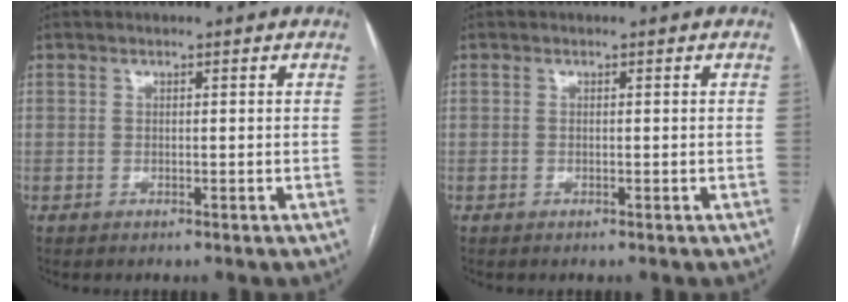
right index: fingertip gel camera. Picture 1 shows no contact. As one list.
[{"total": 0.0}]